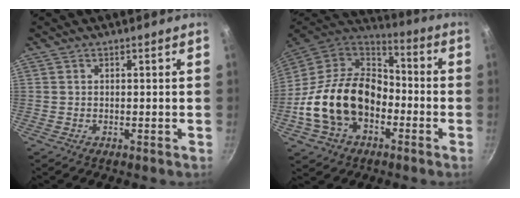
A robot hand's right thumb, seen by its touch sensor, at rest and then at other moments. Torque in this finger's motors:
{"motor_torque": [2.17, 2.84, 1.66, -1.11, 0.49]}